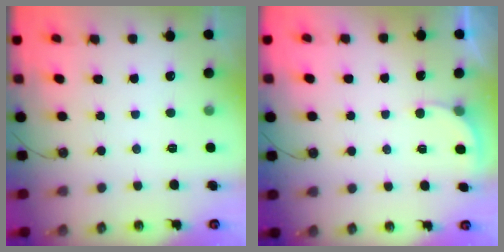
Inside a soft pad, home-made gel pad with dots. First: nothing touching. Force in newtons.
{"total": 2.4, "press": 2.4, "slide": 0.2}